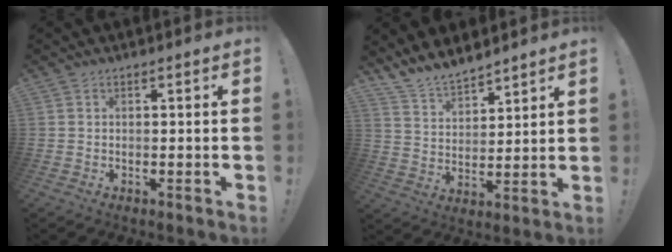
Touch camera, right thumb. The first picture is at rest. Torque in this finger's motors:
{"motor_torque": [0.02, 0.03, 0.13, 0.11, 0.14]}